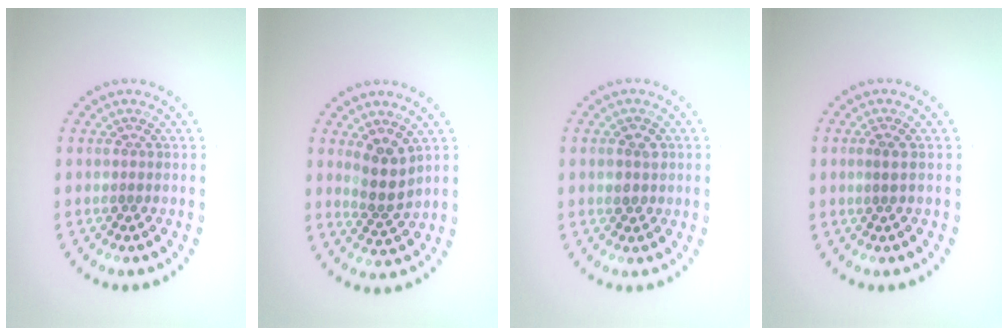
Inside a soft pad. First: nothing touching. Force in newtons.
{"total": 2.7, "press": 2.2, "slide": 1.5}
{"total": 1.5, "press": 1.5, "slide": 0.2}
{"total": 0.6, "press": 0.4, "slide": 0.4}